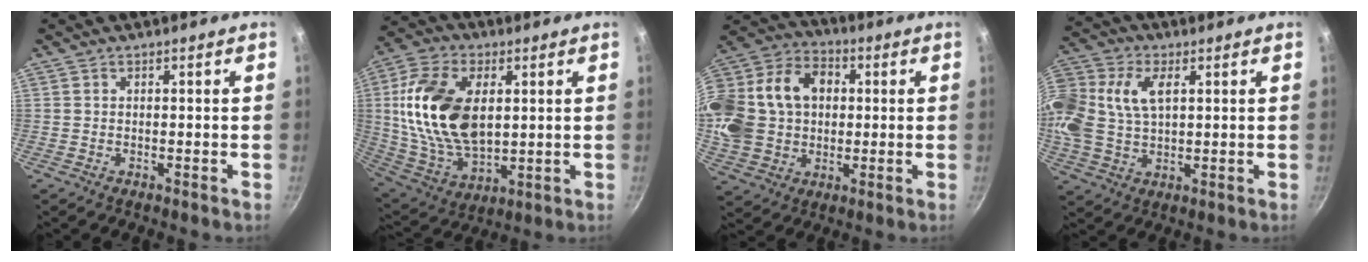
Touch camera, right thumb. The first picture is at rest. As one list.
[{"total": 20.6, "force": [3.4, 12.4, 16.0], "torque": [-0.293, -0.008, 0.071]}, {"total": 25.9, "force": [3.5, 20.1, 15.9], "torque": [-0.337, 0.048, 0.063]}, {"total": 20.7, "force": [5.8, 14.1, 14.1], "torque": [-0.346, 0.039, 0.102]}]